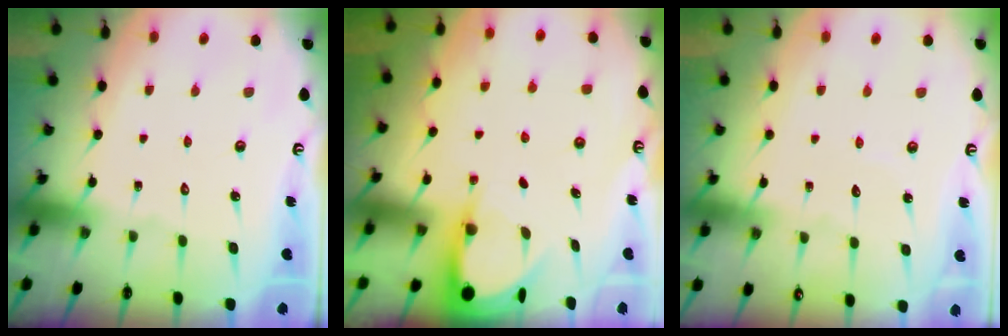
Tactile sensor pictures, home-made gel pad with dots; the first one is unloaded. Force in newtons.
{"total": 3.9, "press": 3.9, "slide": 0.6}
{"total": 3.2, "press": 3.2, "slide": 0.2}